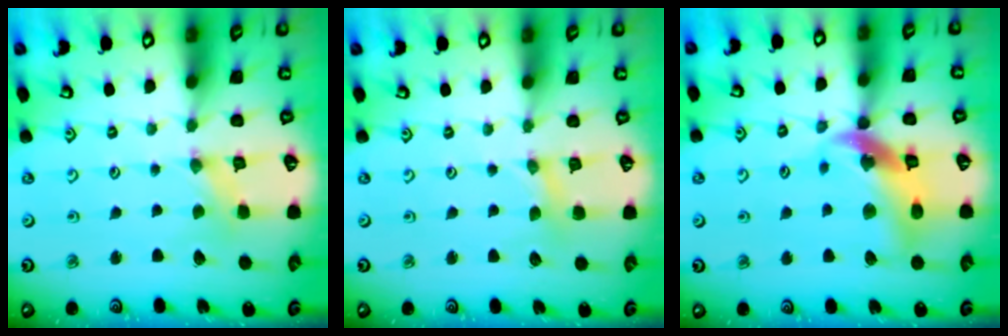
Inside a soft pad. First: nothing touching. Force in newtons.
{"total": 1.4, "press": 1.4, "slide": 0.3}
{"total": 14.2, "press": 14.1, "slide": 1.6}